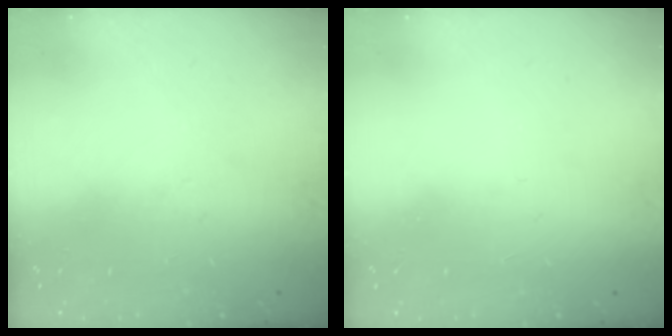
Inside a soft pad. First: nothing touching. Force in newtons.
{"total": 1.5, "press": 1.5, "slide": 0.1}